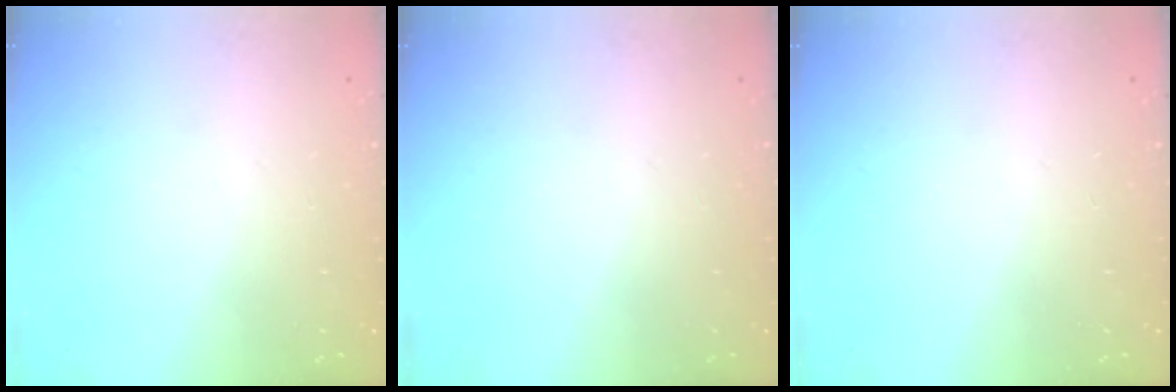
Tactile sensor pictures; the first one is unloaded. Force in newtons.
{"total": 0.0}
{"total": 0.0}